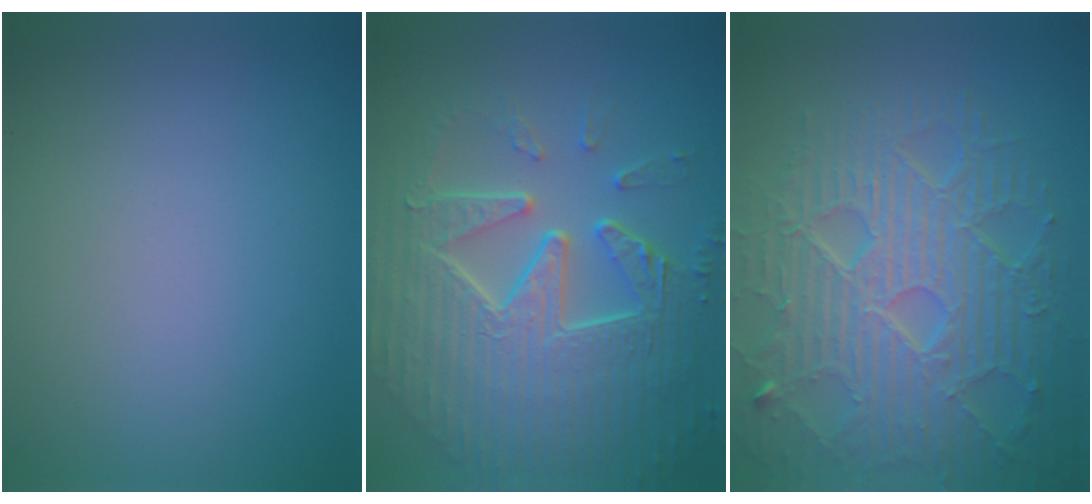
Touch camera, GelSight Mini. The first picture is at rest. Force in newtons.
{"total": 9.4, "press": 6.4, "slide": 6.9}
{"total": 9.3, "press": 6.6, "slide": 6.6}